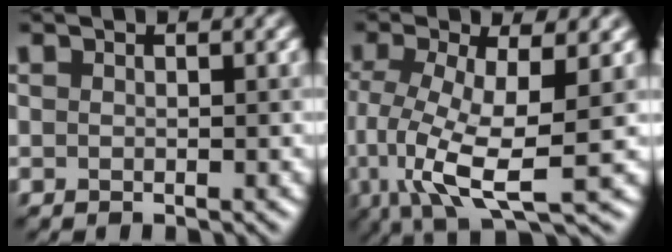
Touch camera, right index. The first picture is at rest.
{"total": 8.5, "force": [-0.8, 2.9, 7.9], "torque": [-0.162, -0.004, -0.015]}